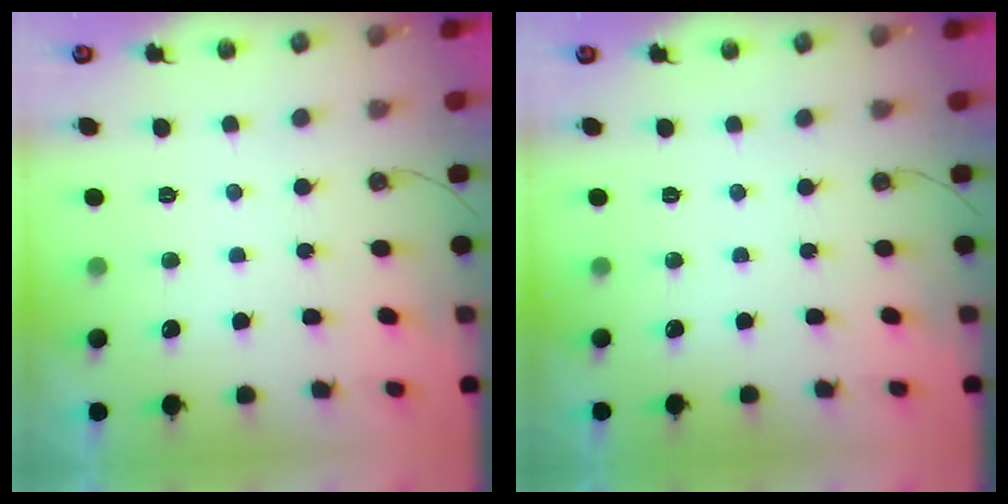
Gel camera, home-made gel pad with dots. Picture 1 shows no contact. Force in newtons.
{"total": 0.0}